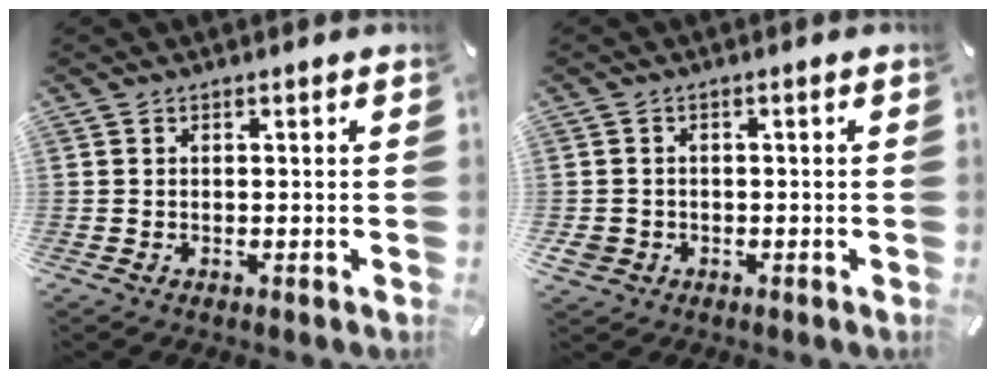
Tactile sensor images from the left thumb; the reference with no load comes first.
{"total": 2.8, "force": [-0.9, 2.5, 0.7], "torque": [-0.017, -0.001, -0.020]}